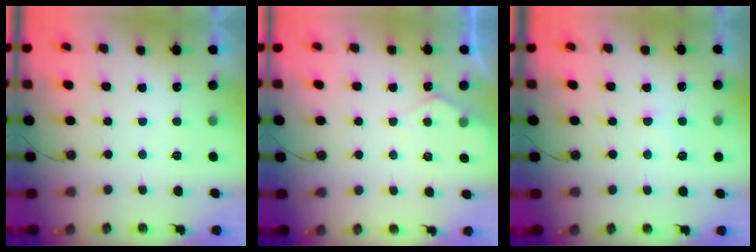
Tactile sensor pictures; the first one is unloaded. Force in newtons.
{"total": 5.8, "press": 5.8, "slide": 0.6}
{"total": 6.1, "press": 6.0, "slide": 0.7}